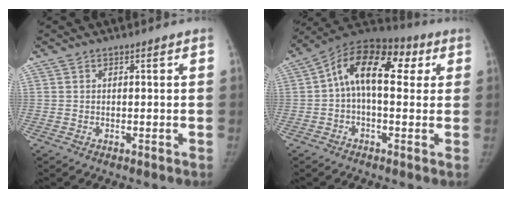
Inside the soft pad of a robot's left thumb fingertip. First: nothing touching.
{"total": 15.2, "force": [3.2, 8.5, 12.2], "torque": [-0.165, 0.042, 0.039]}